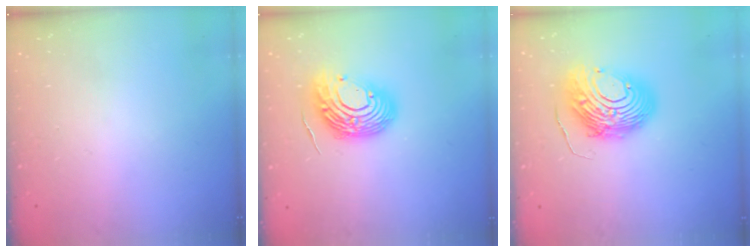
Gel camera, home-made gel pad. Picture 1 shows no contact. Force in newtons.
{"total": 13.6, "press": 13.4, "slide": 2.2}
{"total": 12.6, "press": 12.6, "slide": 1.3}